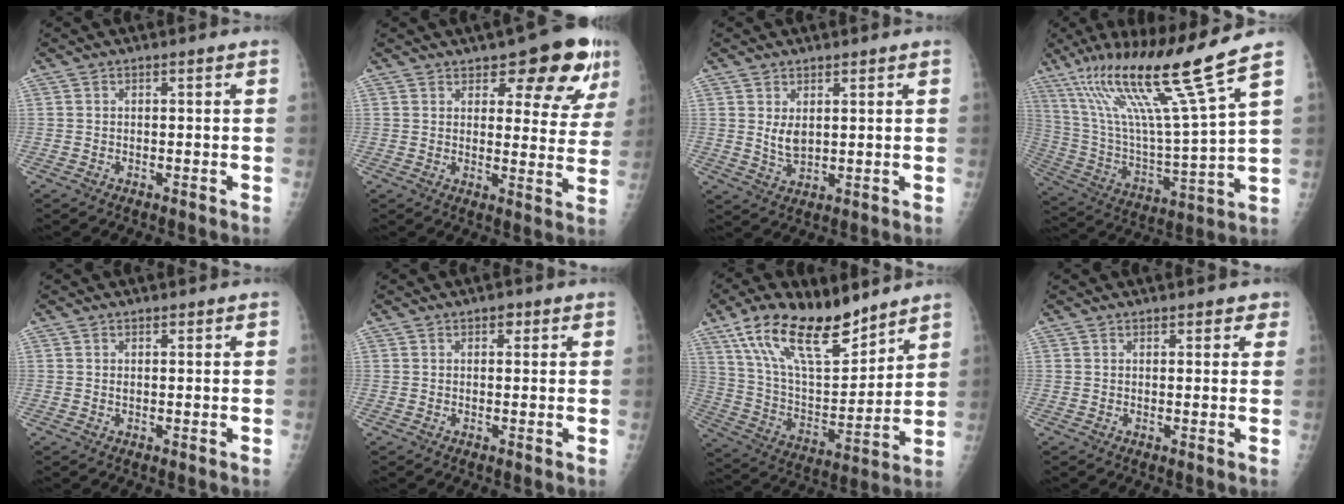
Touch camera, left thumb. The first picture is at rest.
{"total": 12.6, "force": [7.6, 5.2, 8.7], "torque": [-0.060, -0.038, 0.094]}
{"total": 3.9, "force": [1.5, 2.3, 2.8], "torque": [-0.044, -0.018, 0.035]}
{"total": 22.3, "force": [14.0, 0.1, 17.3], "torque": [-0.297, -0.058, 0.253]}
{"total": 0.7, "force": [0.5, 0.4, 0.3], "torque": [-0.002, -0.004, 0.007]}
{"total": 1.4, "force": [0.8, 0.9, 0.7], "torque": [0.000, -0.001, 0.007]}
{"total": 20.9, "force": [14.3, 8.0, 12.9], "torque": [-0.195, -0.063, 0.265]}
{"total": 2.3, "force": [1.7, 1.3, 0.9], "torque": [0.015, -0.005, 0.014]}